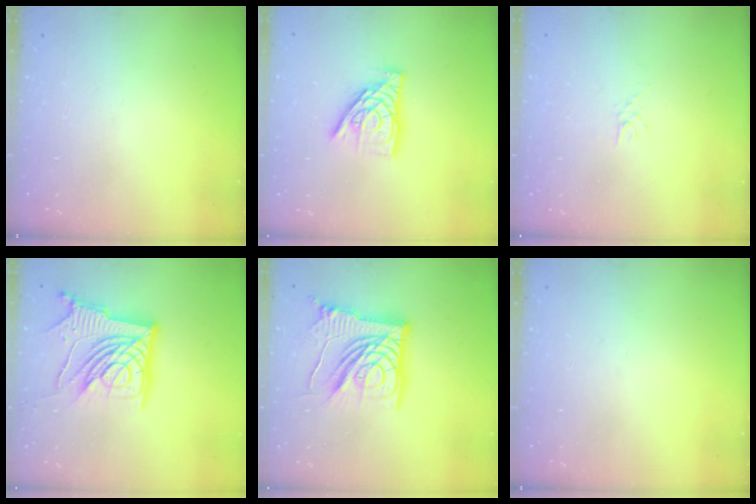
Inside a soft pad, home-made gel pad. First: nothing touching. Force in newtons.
{"total": 12.1, "press": 12.0, "slide": 1.4}
{"total": 2.4, "press": 2.4, "slide": 0.4}
{"total": 16.7, "press": 16.6, "slide": 2.2}
{"total": 19.2, "press": 19.1, "slide": 2.1}
{"total": 0.0}